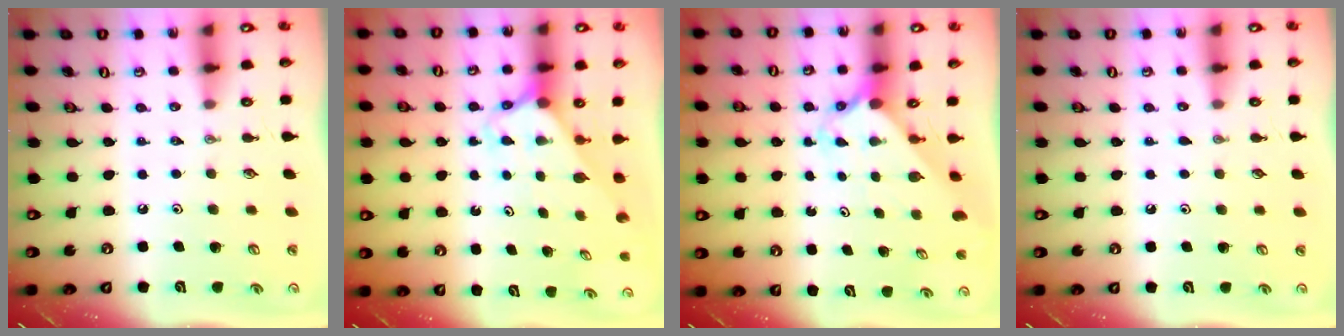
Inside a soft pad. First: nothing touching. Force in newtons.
{"total": 2.4, "press": 2.4, "slide": 0.1}
{"total": 2.2, "press": 2.2, "slide": 0.2}
{"total": 2.1, "press": 2.1, "slide": 0.3}